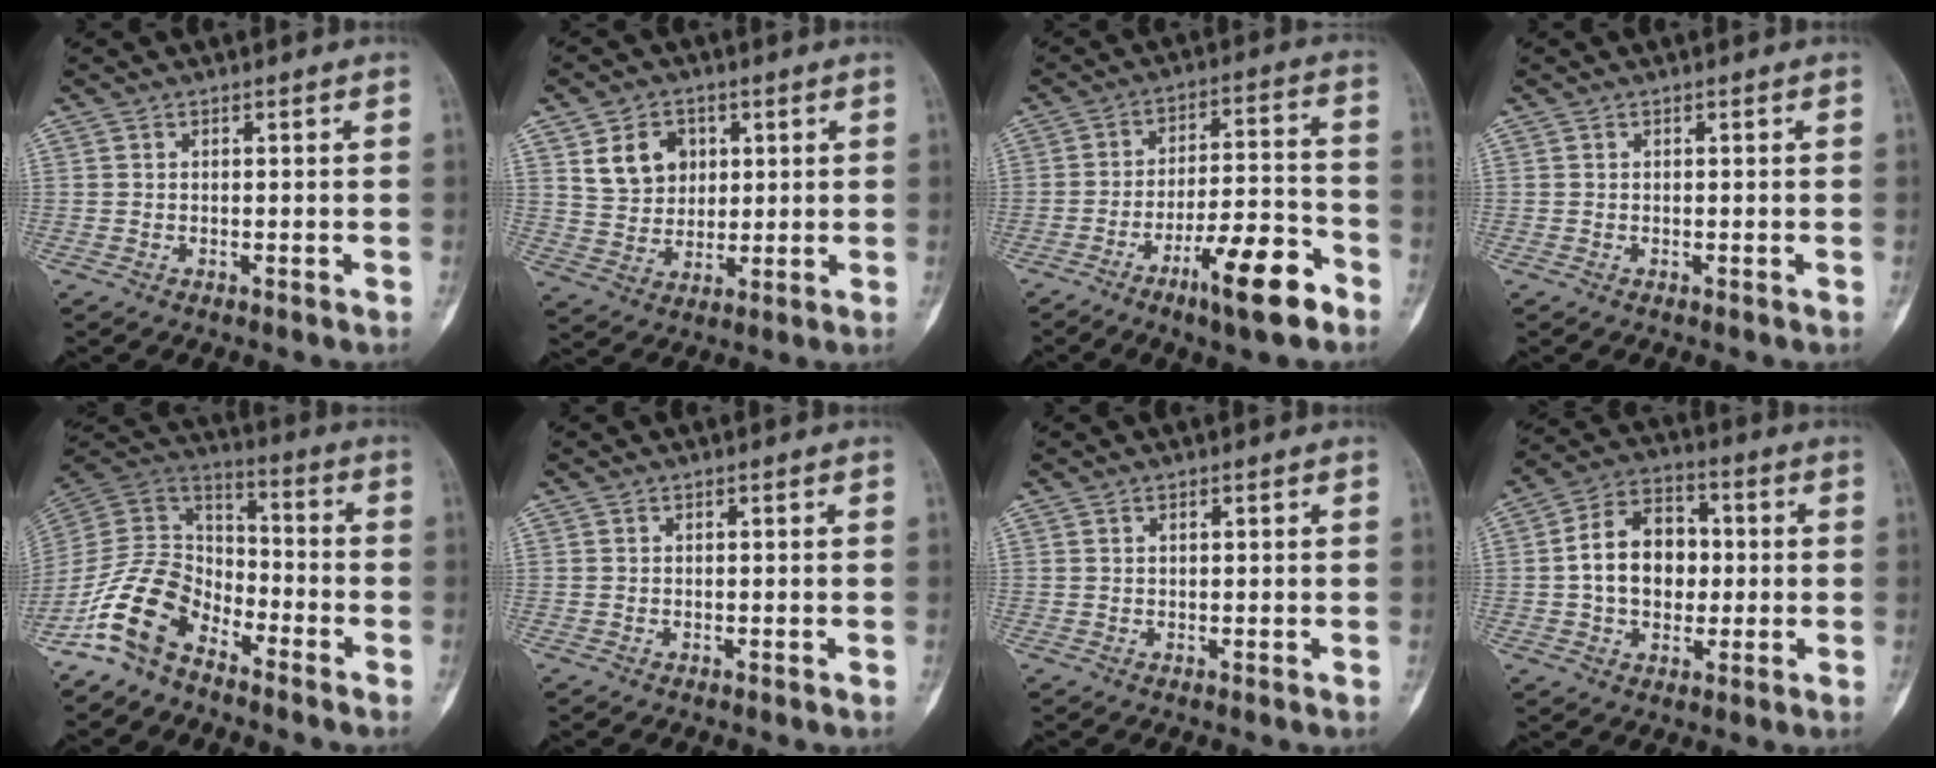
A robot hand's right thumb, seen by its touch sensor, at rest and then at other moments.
{"total": 9.1, "force": [3.3, 7.2, 4.6], "torque": [-0.047, -0.014, 0.066]}
{"total": 13.4, "force": [-7.8, 3.2, 10.4], "torque": [-0.168, 0.055, -0.121]}
{"total": 0.0}
{"total": 12.9, "force": [-8.5, 7.4, 6.3], "torque": [-0.113, 0.078, -0.181]}
{"total": 0.0}
{"total": 0.6, "force": [0.3, 0.2, 0.4], "torque": [-0.011, 0.000, 0.006]}
{"total": 12.2, "force": [0.0, 9.0, 8.3], "torque": [-0.105, 0.024, -0.006]}